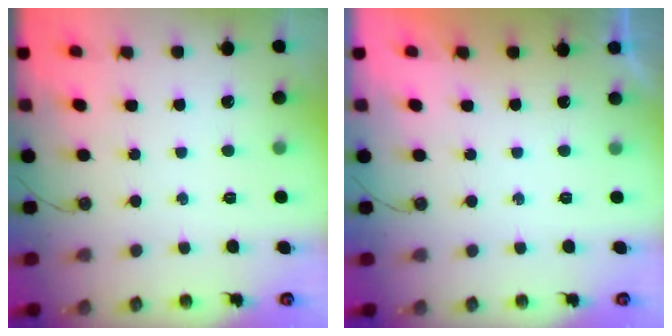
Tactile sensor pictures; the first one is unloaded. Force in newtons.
{"total": 0.0}